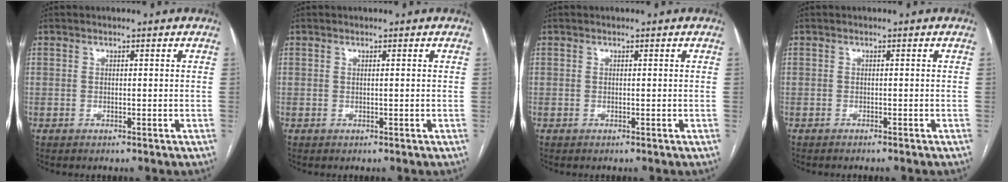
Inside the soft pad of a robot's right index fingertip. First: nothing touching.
{"total": 0.0}
{"total": 0.0}
{"total": 2.0, "force": [-1.8, 0.1, 0.9], "torque": [-0.013, -0.001, -0.020]}